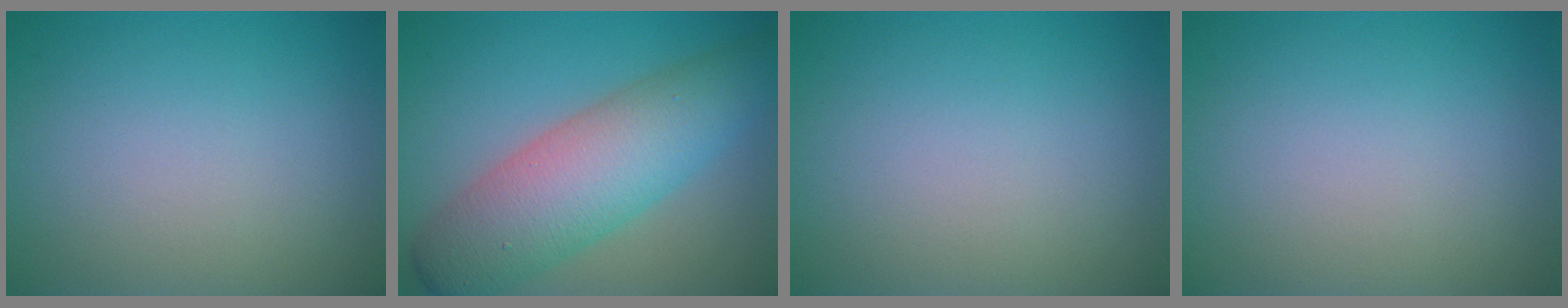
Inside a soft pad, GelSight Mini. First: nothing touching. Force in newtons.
{"total": 8.4, "press": 8.4, "slide": 0.1}
{"total": 0.0}
{"total": 0.0}